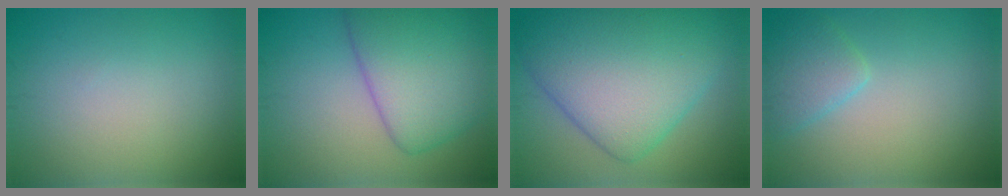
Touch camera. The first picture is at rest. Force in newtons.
{"total": 7.2, "press": 7.2, "slide": 0.2}
{"total": 11.2, "press": 11.2, "slide": 0.3}
{"total": 2.5, "press": 2.5, "slide": 0.2}